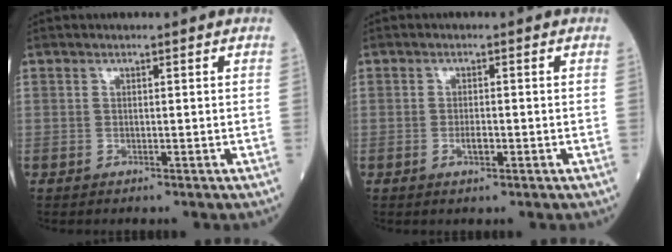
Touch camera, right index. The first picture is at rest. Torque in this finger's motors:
{"motor_torque": [0.17, -0.08, 0.21, 0.04]}